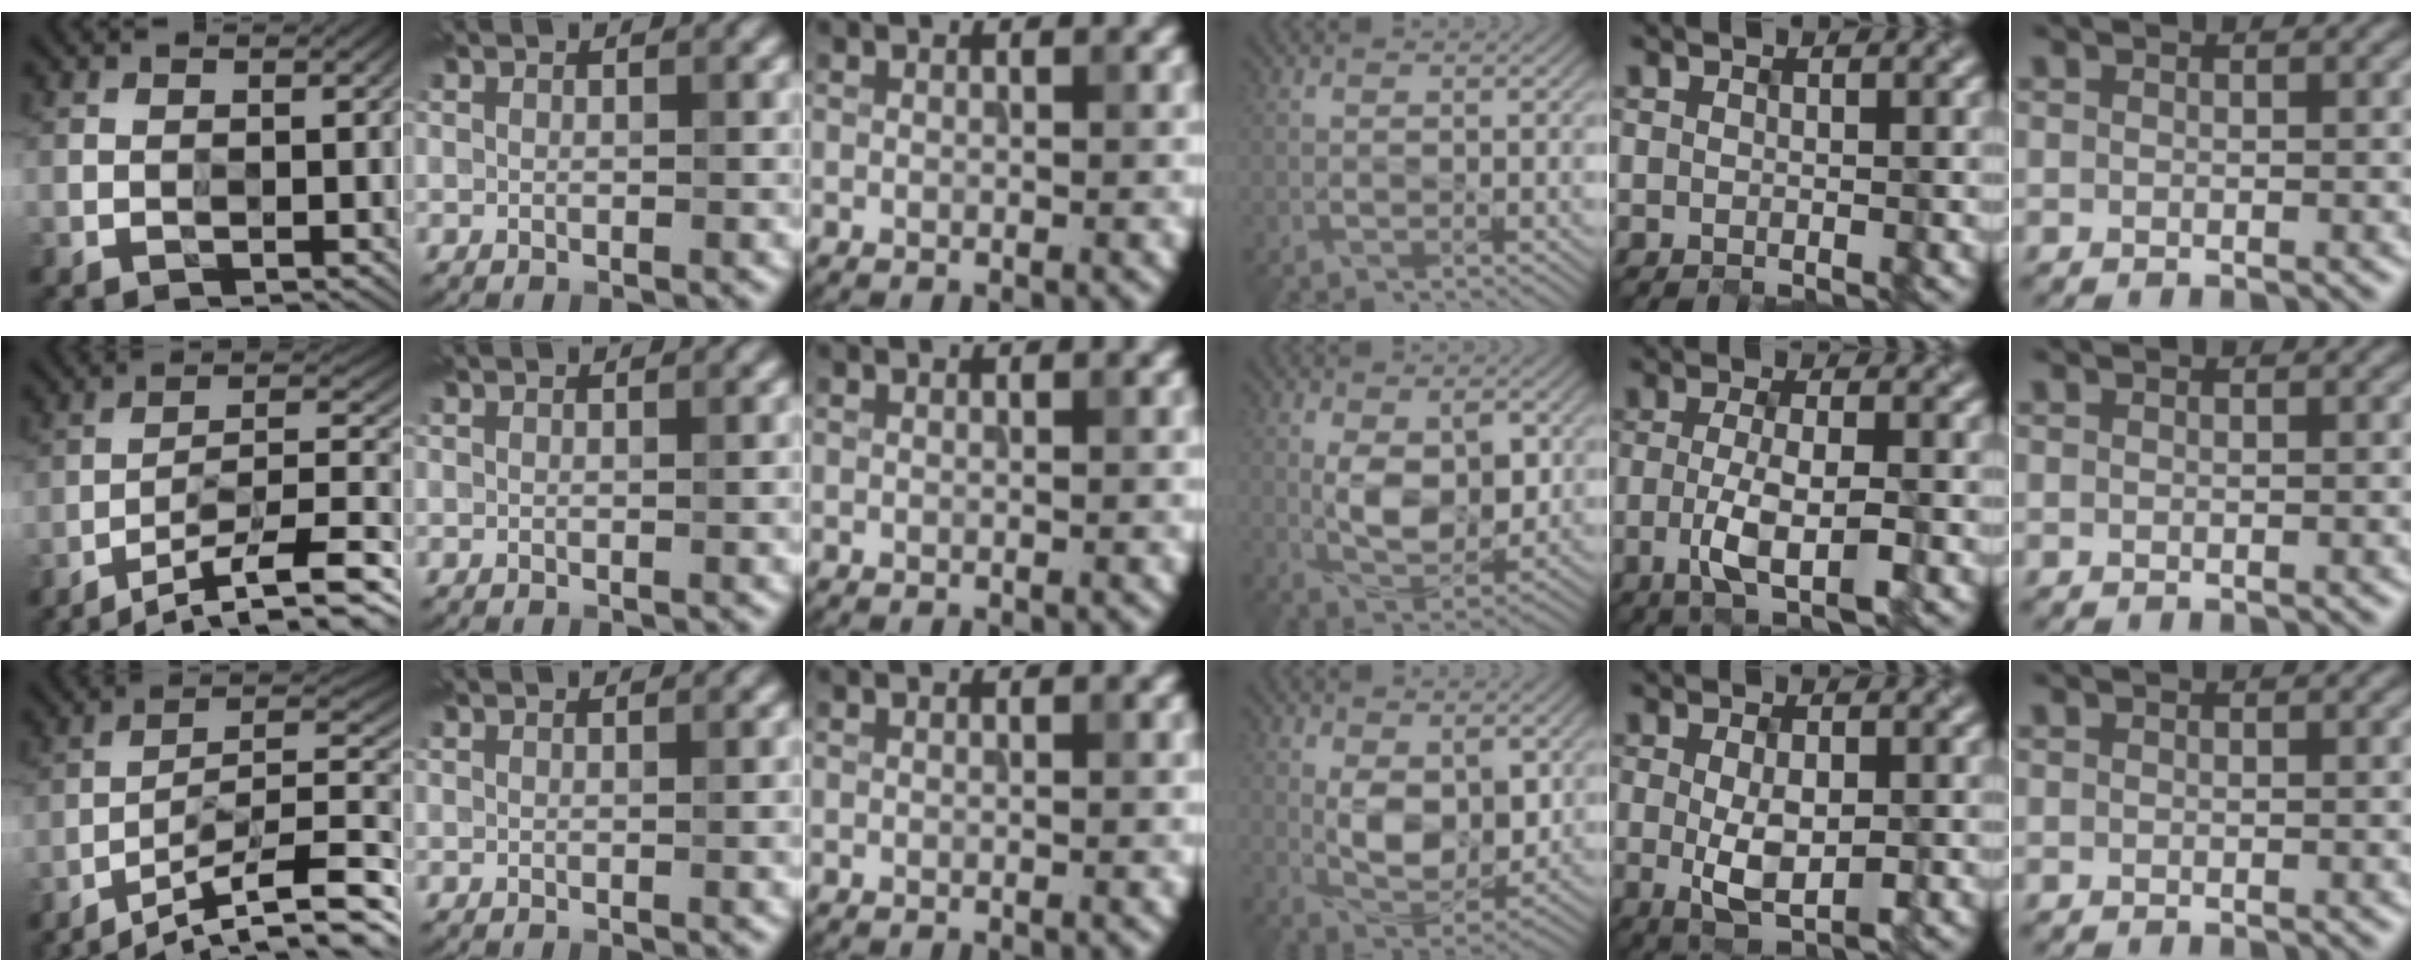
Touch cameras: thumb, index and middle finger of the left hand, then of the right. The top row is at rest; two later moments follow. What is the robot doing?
{"motion": "insert", "object": "key"}